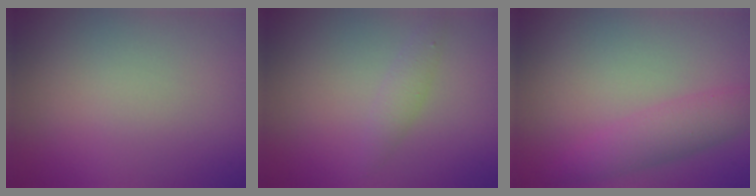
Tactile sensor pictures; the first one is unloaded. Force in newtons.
{"total": 1.4, "press": 1.4, "slide": 0.0}
{"total": 3.3, "press": 3.3, "slide": 0.1}